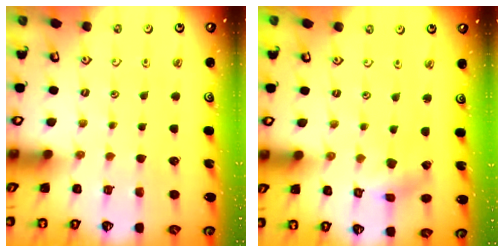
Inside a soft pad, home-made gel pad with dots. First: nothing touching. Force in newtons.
{"total": 1.6, "press": 1.5, "slide": 0.4}